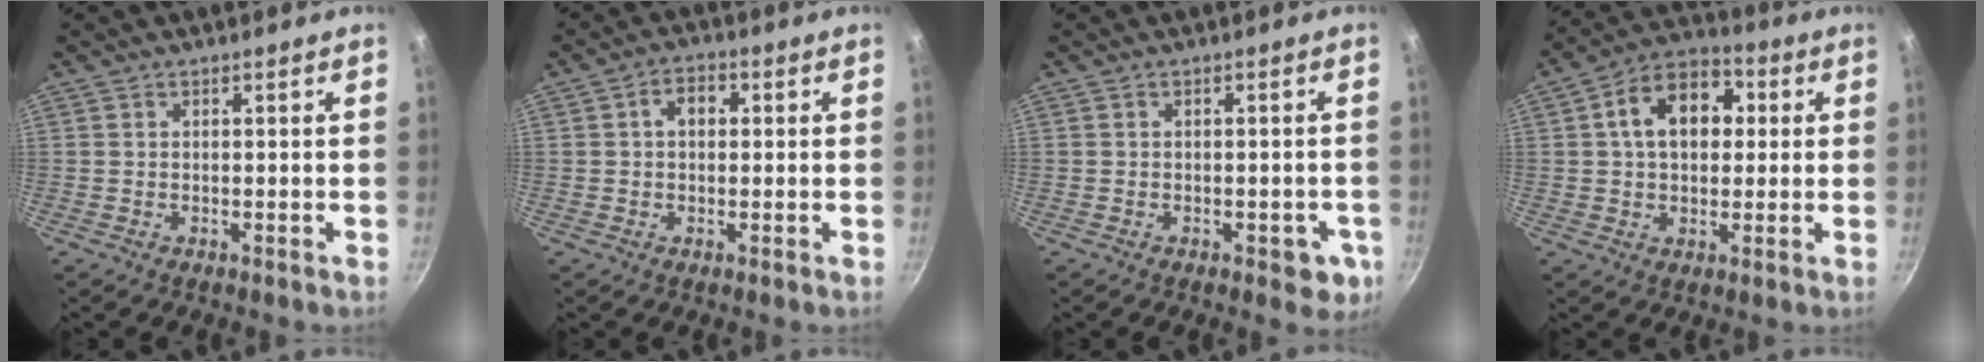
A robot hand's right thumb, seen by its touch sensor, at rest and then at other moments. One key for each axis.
{"total": 4.4, "fx": 0.7, "fy": 3.1, "fz": 3.0, "tx": -0.028, "ty": 0.012, "tz": 0.005}
{"total": 5.0, "fx": -1.8, "fy": 2.8, "fz": 3.8, "tx": -0.018, "ty": 0.014, "tz": -0.016}
{"total": 13.0, "fx": 2.5, "fy": 9.0, "fz": 9.1, "tx": -0.105, "ty": 0.023, "tz": 0.023}